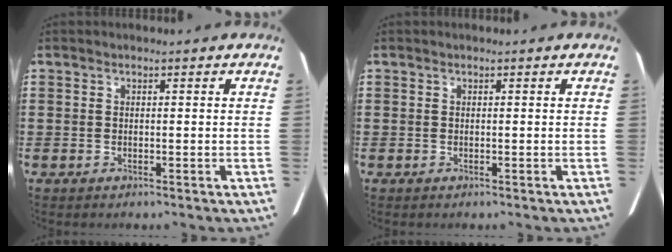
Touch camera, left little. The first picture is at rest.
{"total": 0.0}